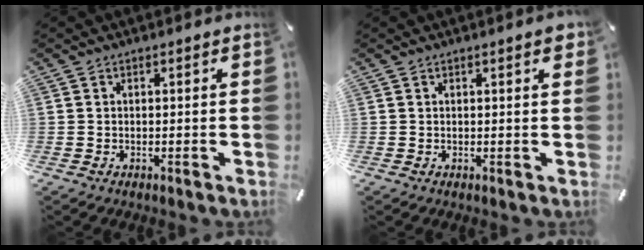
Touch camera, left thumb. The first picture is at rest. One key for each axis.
{"total": 1.5, "fx": 0.7, "fy": 0.2, "fz": 1.3, "tx": -0.026, "ty": 0.003, "tz": 0.011}